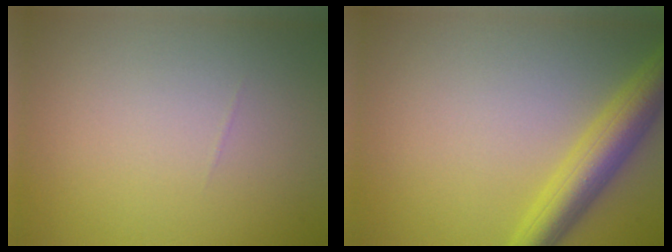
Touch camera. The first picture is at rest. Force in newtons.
{"total": 5.3, "press": 5.3, "slide": 0.2}